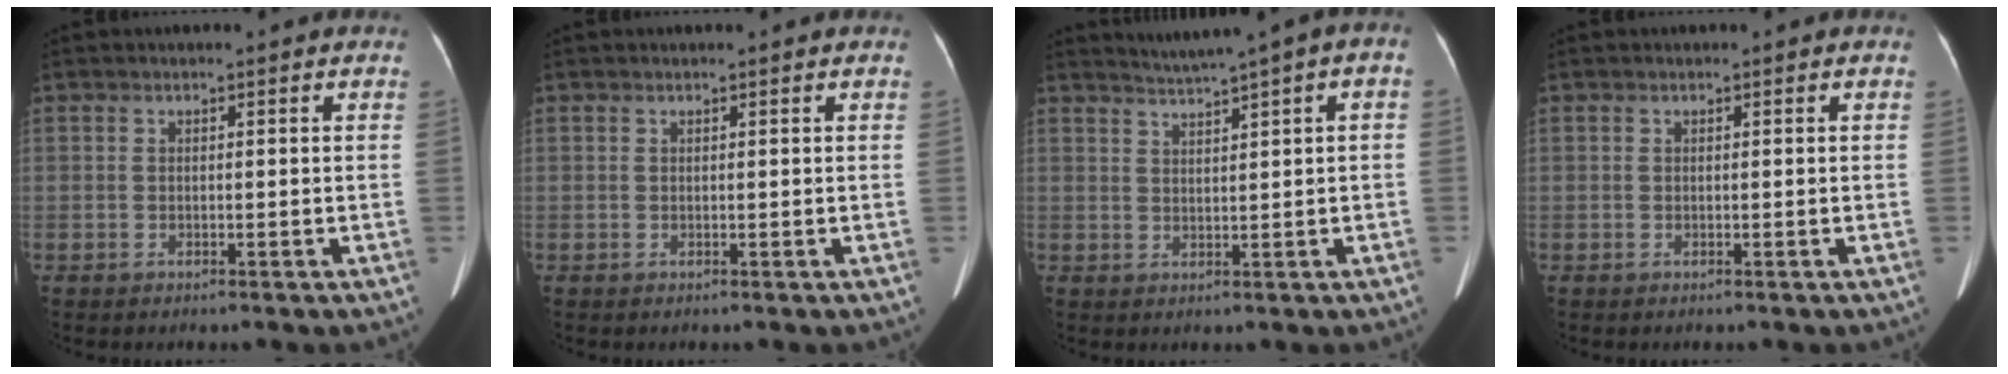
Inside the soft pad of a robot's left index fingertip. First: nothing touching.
{"total": 0.7, "force": [0.7, 0.0, 0.3], "torque": [-0.005, 0.007, 0.008]}
{"total": 4.4, "force": [2.5, 0.1, 3.6], "torque": [-0.057, 0.024, 0.045]}
{"total": 0.0}